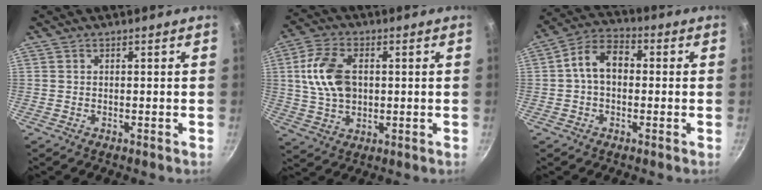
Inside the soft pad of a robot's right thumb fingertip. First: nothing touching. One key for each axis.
{"total": 11.7, "fx": 1.6, "fy": 7.6, "fz": 8.7, "tx": -0.156, "ty": 0.007, "tz": 0.028}
{"total": 8.8, "fx": 0.3, "fy": 6.1, "fz": 6.3, "tx": -0.087, "ty": 0.030, "tz": -0.010}